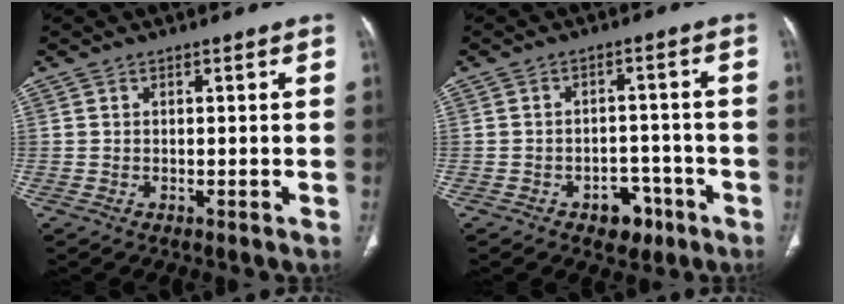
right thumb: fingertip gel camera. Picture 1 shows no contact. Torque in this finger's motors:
{"motor_torque": [1.08, 0.15, 0.22, -0.56, -0.03]}